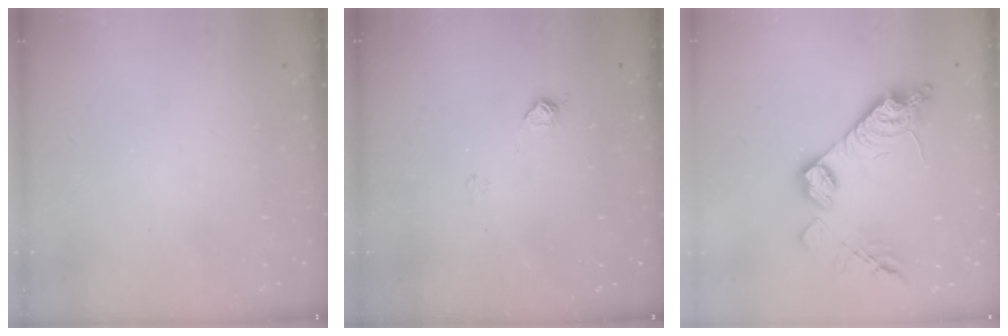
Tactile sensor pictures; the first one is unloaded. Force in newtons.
{"total": 5.7, "press": 5.7, "slide": 0.7}
{"total": 15.0, "press": 15.0, "slide": 0.6}